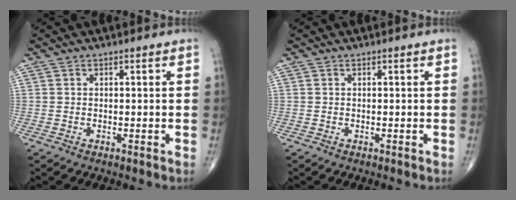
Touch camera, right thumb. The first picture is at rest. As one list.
[{"total": 0.0}]